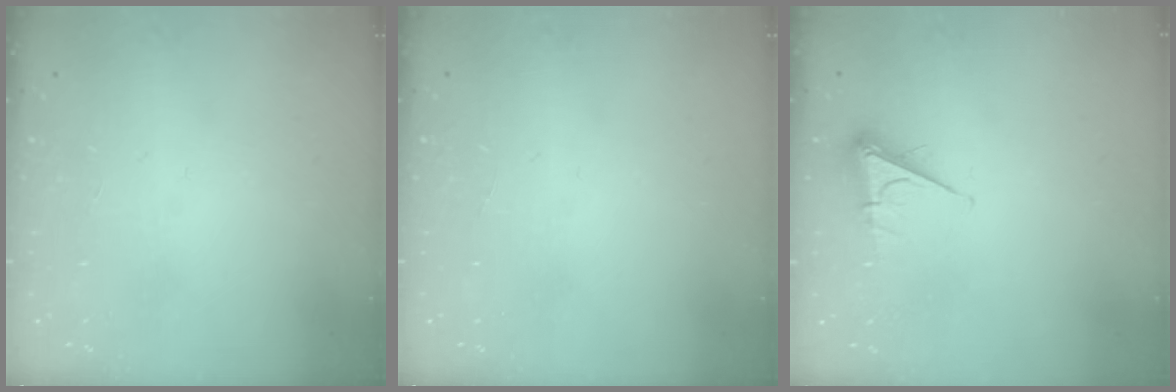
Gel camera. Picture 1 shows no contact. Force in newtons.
{"total": 0.0}
{"total": 5.2, "press": 5.2, "slide": 0.5}